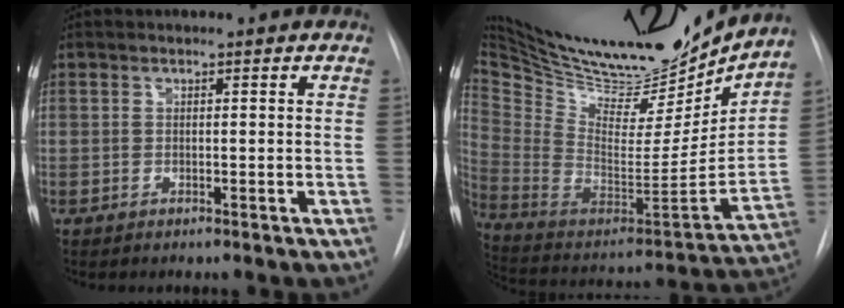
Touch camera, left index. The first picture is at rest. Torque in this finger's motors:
{"motor_torque": [0.11, -0.80, 0.05, 0.02]}